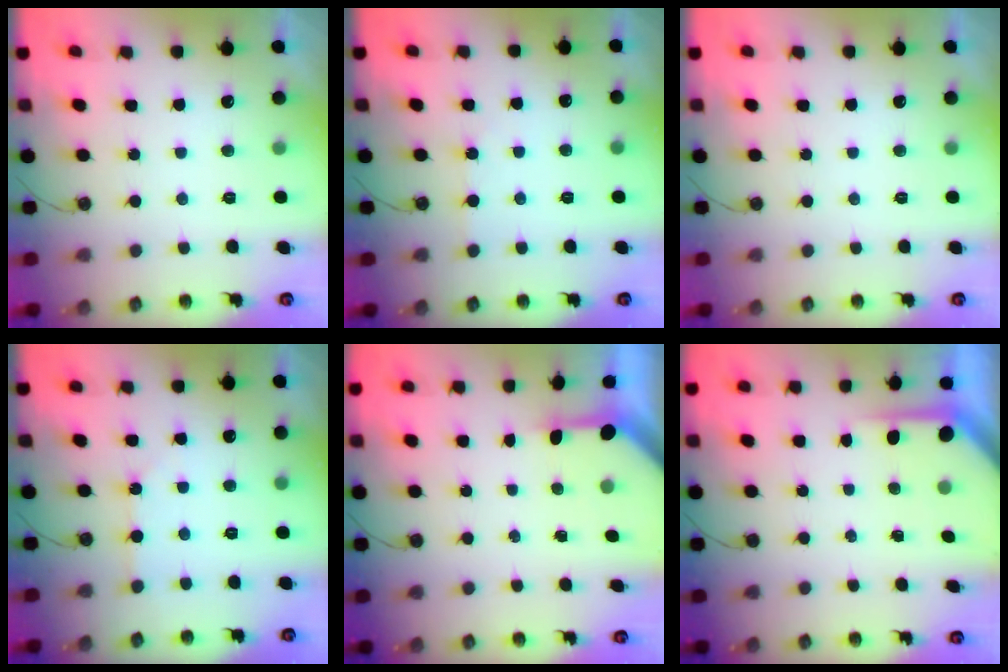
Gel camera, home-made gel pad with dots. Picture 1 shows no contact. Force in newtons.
{"total": 2.7, "press": 2.7, "slide": 0.5}
{"total": 0.0}
{"total": 2.2, "press": 2.1, "slide": 0.3}
{"total": 3.0, "press": 3.0, "slide": 0.2}
{"total": 4.4, "press": 4.4, "slide": 0.1}